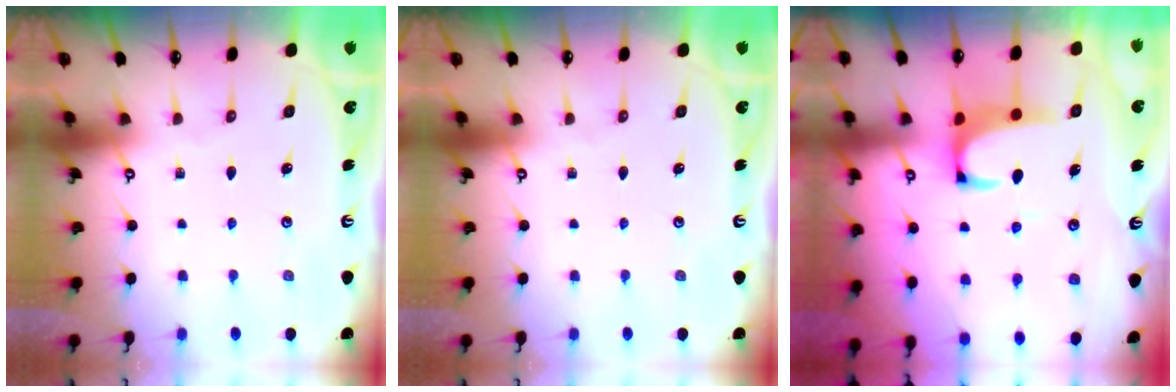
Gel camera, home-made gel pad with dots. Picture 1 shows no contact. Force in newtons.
{"total": 0.0}
{"total": 2.2, "press": 2.0, "slide": 1.0}